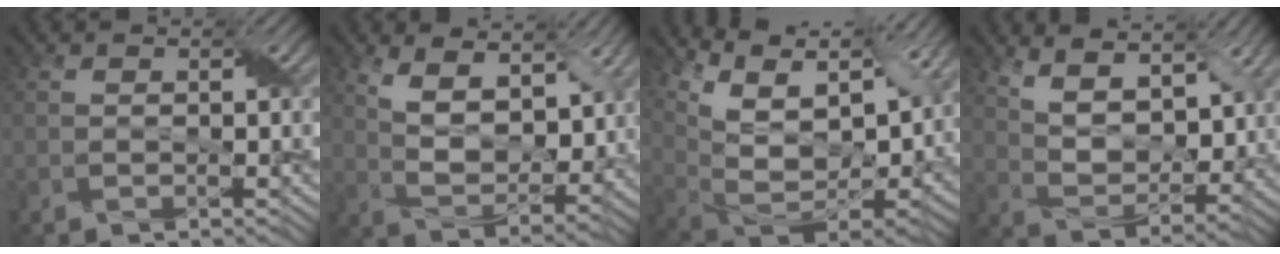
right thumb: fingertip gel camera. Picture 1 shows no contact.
{"total": 9.8, "force": [4.6, 5.0, 7.1], "torque": [-0.145, -0.005, 0.084]}
{"total": 16.7, "force": [9.7, 7.8, 11.2], "torque": [-0.219, 0.029, 0.165]}
{"total": 10.1, "force": [6.0, 4.9, 6.6], "torque": [-0.142, -0.003, 0.106]}